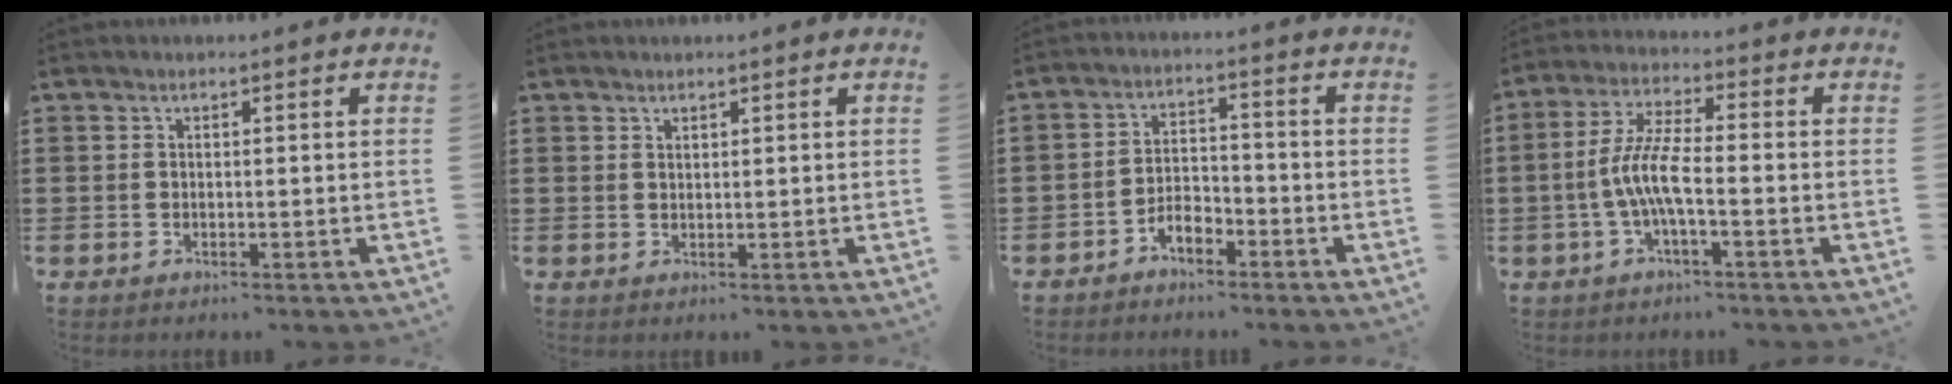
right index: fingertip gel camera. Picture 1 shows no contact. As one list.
[{"total": 0.9, "force": [0.8, 0.4, 0.0], "torque": [-0.002, 0.001, 0.016]}, {"total": 3.5, "force": [-2.8, 1.4, 1.4], "torque": [-0.030, 0.008, -0.057]}, {"total": 6.7, "force": [-1.8, 1.4, 6.3], "torque": [-0.151, -0.014, -0.045]}]